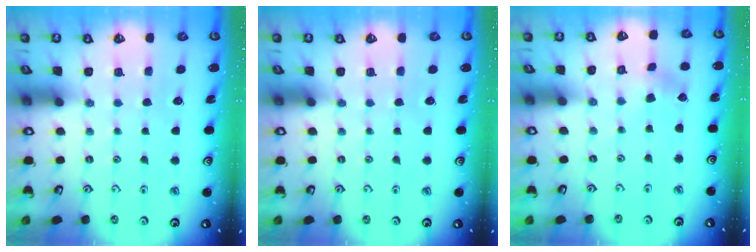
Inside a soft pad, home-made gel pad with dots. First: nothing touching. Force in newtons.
{"total": 0.0}
{"total": 1.5, "press": 1.4, "slide": 0.2}